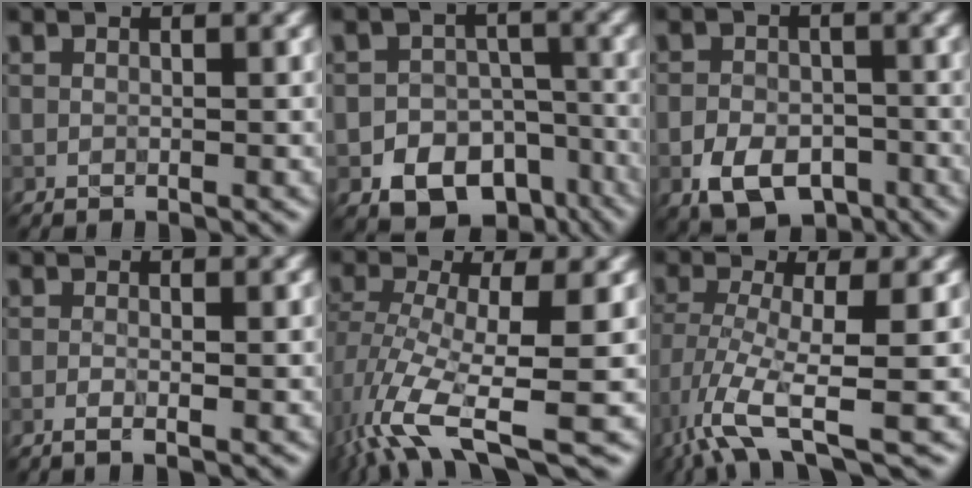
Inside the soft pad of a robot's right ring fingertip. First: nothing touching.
{"total": 10.9, "force": [-6.4, 8.1, 3.3], "torque": [-0.039, -0.017, -0.101]}
{"total": 5.9, "force": [-2.9, 3.9, 3.3], "torque": [-0.058, -0.008, -0.050]}
{"total": 1.5, "force": [-0.7, 0.5, 1.3], "torque": [-0.015, -0.006, -0.018]}
{"total": 8.8, "force": [-3.5, 2.6, 7.7], "torque": [-0.156, -0.008, -0.069]}
{"total": 6.9, "force": [-3.0, 1.8, 5.9], "torque": [-0.125, -0.005, -0.060]}